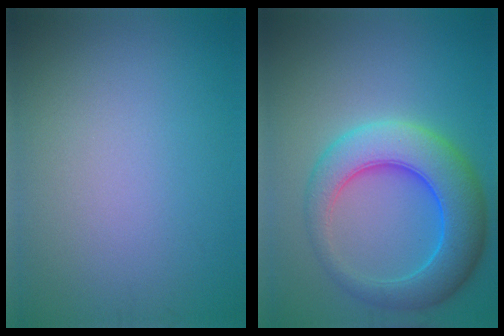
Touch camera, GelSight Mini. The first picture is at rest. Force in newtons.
{"total": 7.9, "press": 7.9, "slide": 0.1}